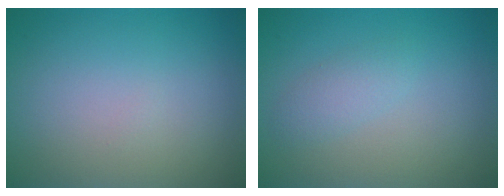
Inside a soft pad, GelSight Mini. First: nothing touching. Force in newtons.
{"total": 1.6, "press": 1.6, "slide": 0.1}